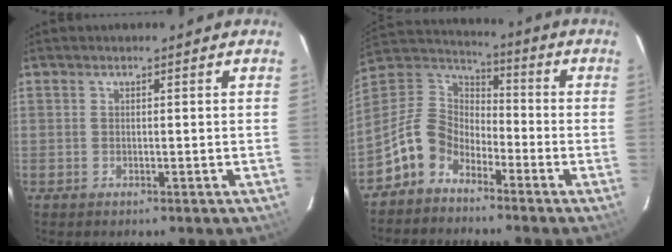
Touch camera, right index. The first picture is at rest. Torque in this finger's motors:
{"motor_torque": [0.30, -0.28, -0.08, -0.13]}